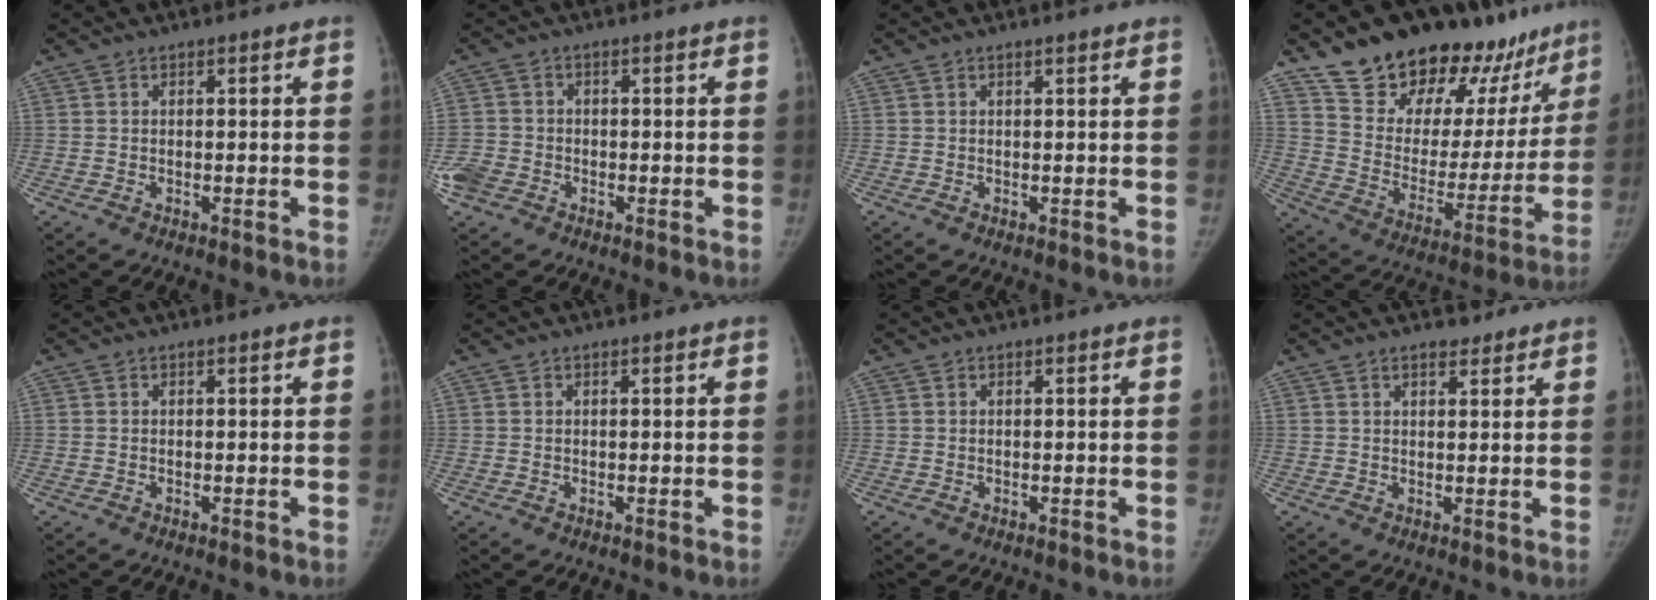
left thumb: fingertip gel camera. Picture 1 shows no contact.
{"total": 5.3, "force": [-2.3, 4.3, 2.1], "torque": [-0.054, 0.012, -0.043]}
{"total": 0.7, "force": [0.5, 0.1, 0.4], "torque": [-0.008, -0.002, 0.010]}
{"total": 27.2, "force": [21.5, 12.5, 11.0], "torque": [-0.123, -0.104, 0.324]}
{"total": 0.0}
{"total": 0.0}
{"total": 0.0}
{"total": 2.7, "force": [2.1, 1.3, 1.1], "torque": [-0.008, -0.012, 0.029]}